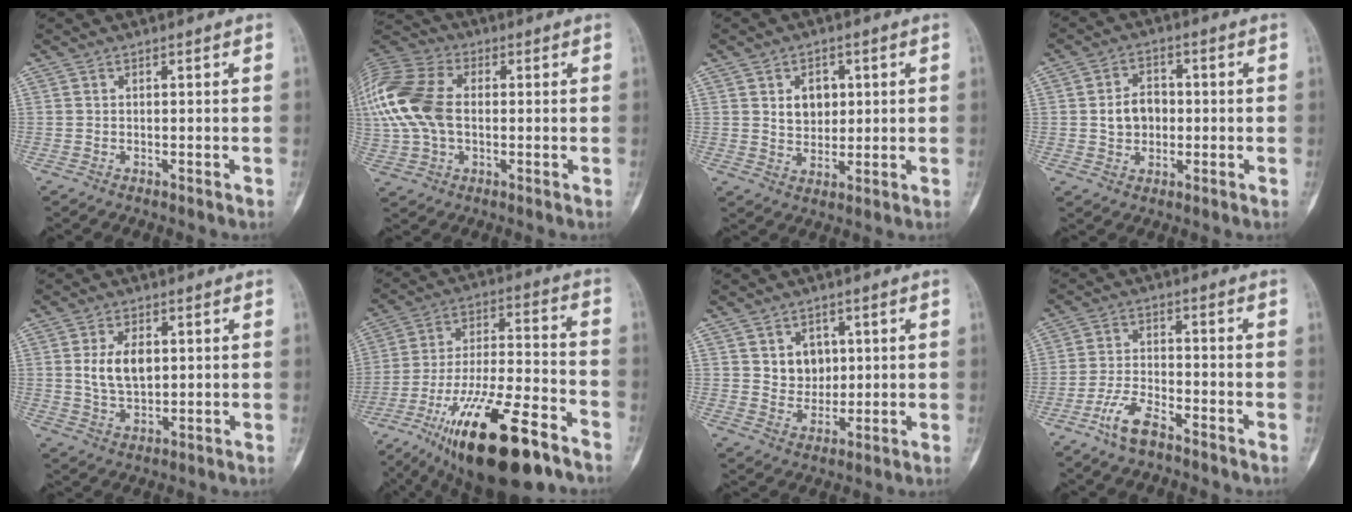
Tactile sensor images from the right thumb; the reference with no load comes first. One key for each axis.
{"total": 18.5, "fx": 0.9, "fy": 12.3, "fz": 13.8, "tx": -0.329, "ty": 0.015, "tz": 0.016}
{"total": 5.8, "fx": 1.5, "fy": 4.4, "fz": 3.4, "tx": -0.023, "ty": -0.009, "tz": 0.027}
{"total": 6.6, "fx": -0.1, "fy": 5.2, "fz": 4.0, "tx": -0.048, "ty": 0.012, "tz": -0.003}
{"total": 7.6, "fx": 1.4, "fy": 4.6, "fz": 5.9, "tx": -0.098, "ty": -0.008, "tz": 0.032}
{"total": 24.7, "fx": -15.0, "fy": 7.2, "fz": 18.3, "tx": -0.317, "ty": 0.061, "tz": -0.250}
{"total": 6.4, "fx": 1.8, "fy": 5.3, "fz": 3.1, "tx": -0.016, "ty": -0.010, "tz": 0.035}
{"total": 6.5, "fx": -4.5, "fy": 2.3, "fz": 4.0, "tx": -0.086, "ty": 0.024, "tz": -0.089}